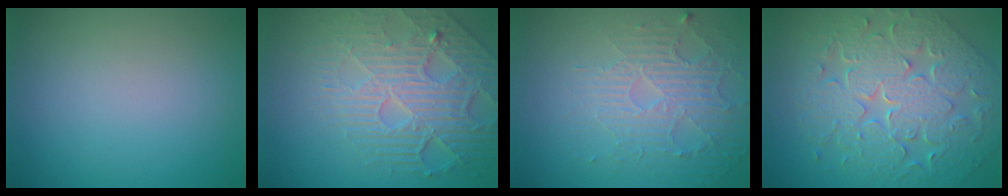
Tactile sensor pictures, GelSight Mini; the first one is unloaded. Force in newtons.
{"total": 6.5, "press": 5.3, "slide": 3.9}
{"total": 4.7, "press": 3.3, "slide": 3.3}
{"total": 9.3, "press": 7.1, "slide": 6.1}